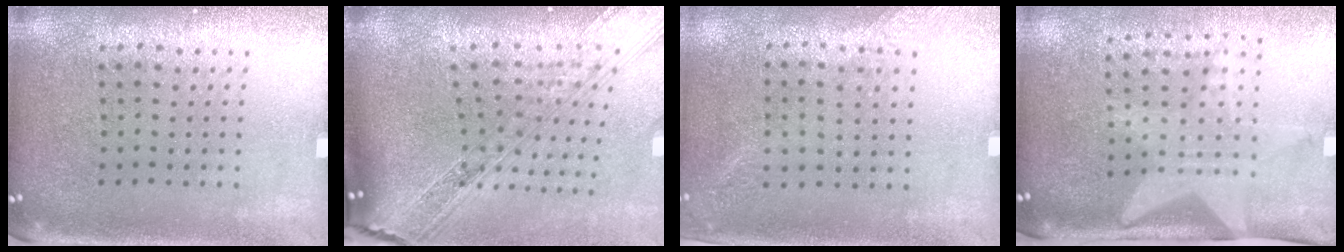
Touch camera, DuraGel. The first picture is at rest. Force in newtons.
{"total": 4.0, "press": 3.0, "slide": 2.8}
{"total": 1.3, "press": 1.0, "slide": 0.7}
{"total": 1.7, "press": 1.5, "slide": 0.7}